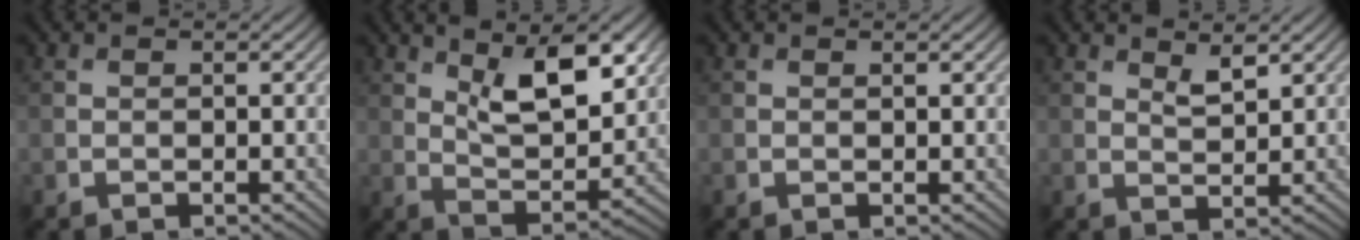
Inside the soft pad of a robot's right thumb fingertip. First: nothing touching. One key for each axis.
{"total": 10.3, "fx": 4.9, "fy": 4.2, "fz": 8.0, "tx": -0.123, "ty": -0.007, "tz": 0.084}
{"total": 0.0}
{"total": 2.1, "fx": 1.5, "fy": 0.6, "fz": 1.4, "tx": -0.027, "ty": -0.007, "tz": 0.032}